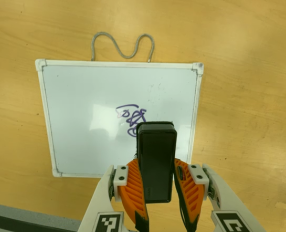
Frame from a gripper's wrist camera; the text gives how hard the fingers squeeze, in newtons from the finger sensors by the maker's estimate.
{"total": 7.6, "left": 5.8, "right": 9.4}